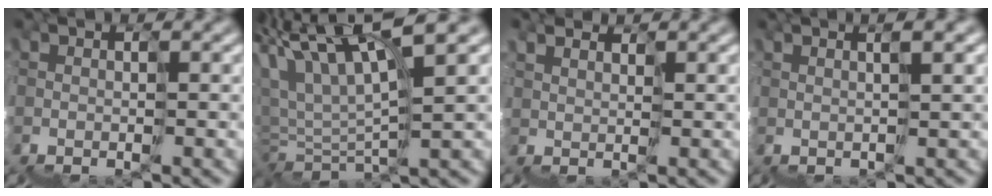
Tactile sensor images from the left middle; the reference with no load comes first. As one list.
[{"total": 4.6, "force": [4.5, -0.7, 0.8], "torque": [-0.045, 0.040, 0.073]}, {"total": 3.5, "force": [1.7, -1.3, -2.8], "torque": [0.029, 0.023, 0.031]}, {"total": 2.9, "force": [1.9, 0.7, 2.0], "torque": [-0.009, 0.036, 0.028]}]